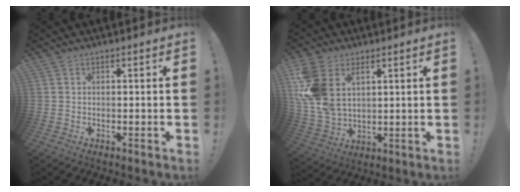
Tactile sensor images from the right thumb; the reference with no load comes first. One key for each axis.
{"total": 13.7, "fx": 5.2, "fy": 9.4, "fz": 8.6, "tx": -0.182, "ty": -0.025, "tz": 0.101}